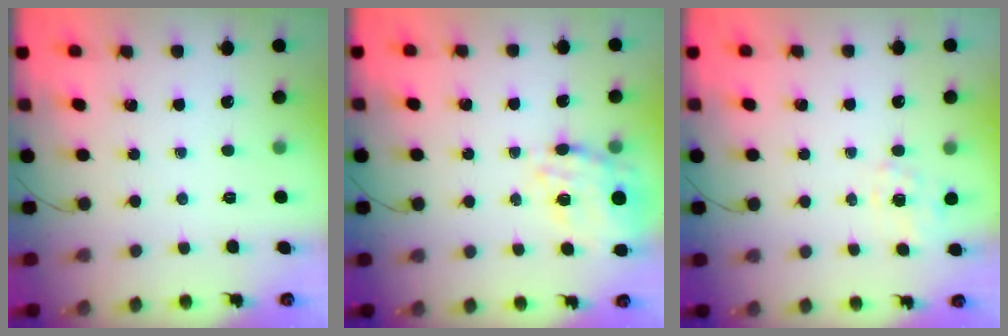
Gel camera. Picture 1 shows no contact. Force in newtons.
{"total": 13.3, "press": 13.0, "slide": 2.9}
{"total": 0.9, "press": 0.2, "slide": 0.9}